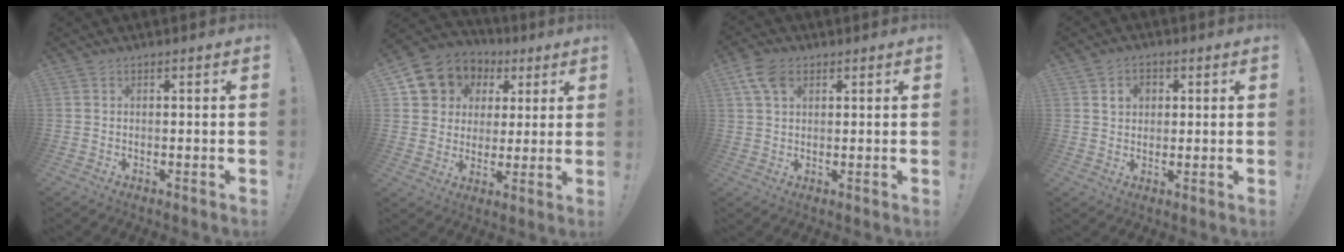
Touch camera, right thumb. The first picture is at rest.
{"total": 10.4, "force": [4.3, 9.1, 2.6], "torque": [-0.047, -0.027, 0.095]}
{"total": 6.9, "force": [3.1, 4.5, 4.3], "torque": [-0.075, -0.001, 0.061]}
{"total": 4.7, "force": [1.8, 3.9, 2.0], "torque": [-0.019, -0.006, 0.028]}